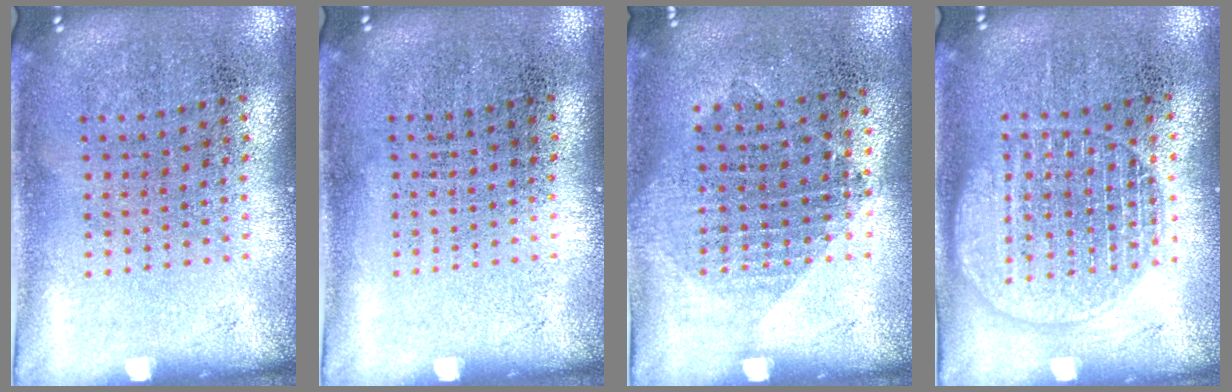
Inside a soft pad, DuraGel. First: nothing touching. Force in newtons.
{"total": 0.0}
{"total": 1.1, "press": 0.9, "slide": 0.5}
{"total": 1.6, "press": 1.6, "slide": 0.1}